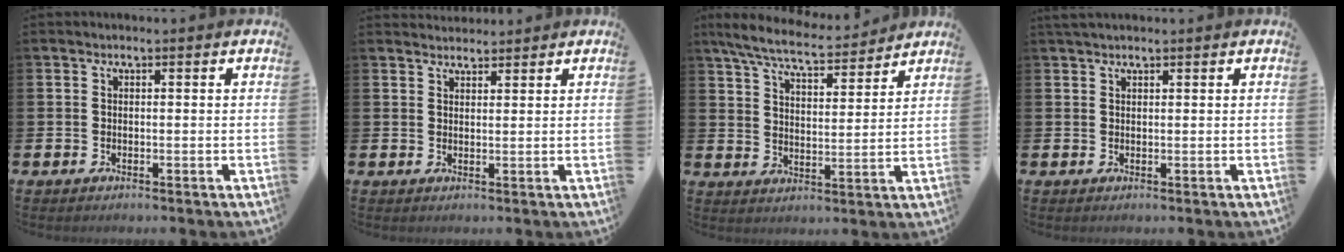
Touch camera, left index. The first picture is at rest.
{"total": 2.2, "force": [2.2, 0.5, -0.1], "torque": [-0.001, -0.007, 0.040]}
{"total": 7.5, "force": [6.9, 1.3, 2.7], "torque": [-0.082, -0.033, 0.122]}
{"total": 1.2, "force": [1.2, 0.3, 0.4], "torque": [-0.007, 0.002, 0.021]}